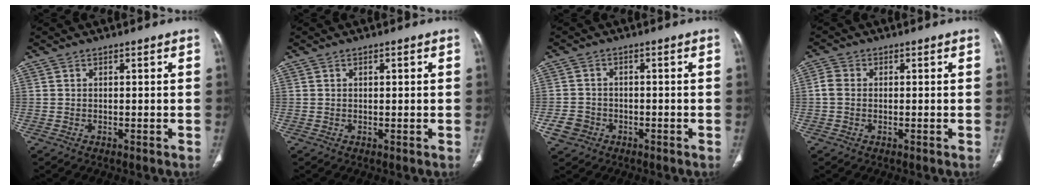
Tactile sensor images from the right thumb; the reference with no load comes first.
{"total": 1.0, "force": [0.3, 0.4, 0.8], "torque": [-0.015, 0.001, 0.005]}
{"total": 4.0, "force": [-1.8, 3.4, 1.1], "torque": [-0.013, 0.014, -0.030]}
{"total": 2.6, "force": [-0.1, 2.1, 1.5], "torque": [-0.031, 0.004, -0.009]}